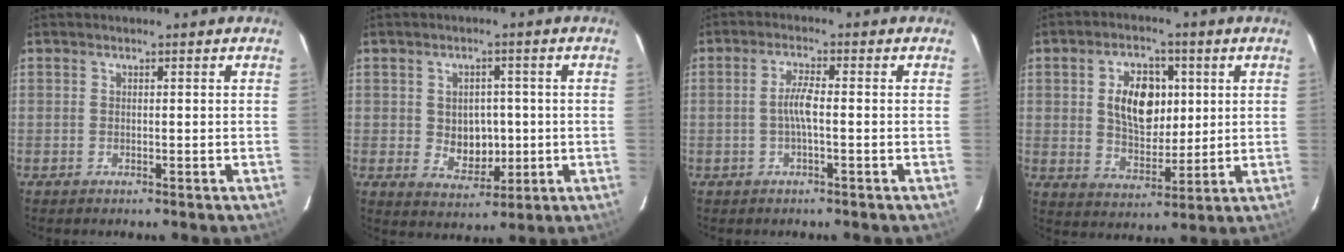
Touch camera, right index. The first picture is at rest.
{"total": 6.5, "force": [-0.2, 5.2, 3.8], "torque": [-0.068, 0.003, 0.014]}
{"total": 3.3, "force": [-0.7, 0.2, 3.2], "torque": [-0.065, 0.004, -0.012]}
{"total": 11.0, "force": [2.5, 7.0, 8.1], "torque": [-0.140, 0.013, 0.049]}